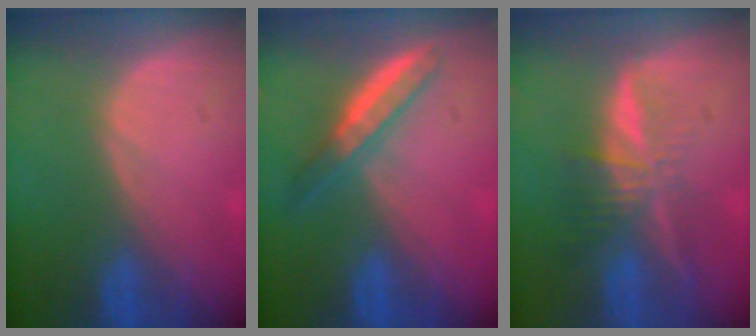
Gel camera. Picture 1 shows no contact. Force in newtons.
{"total": 4.5, "press": 4.4, "slide": 0.9}
{"total": 6.7, "press": 5.8, "slide": 3.3}